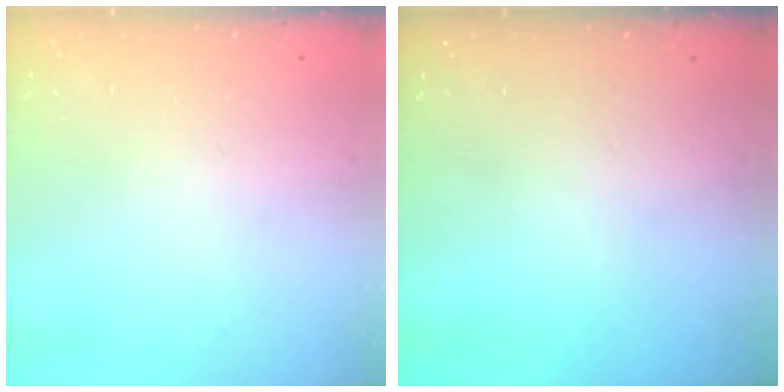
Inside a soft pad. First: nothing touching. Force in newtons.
{"total": 0.0}